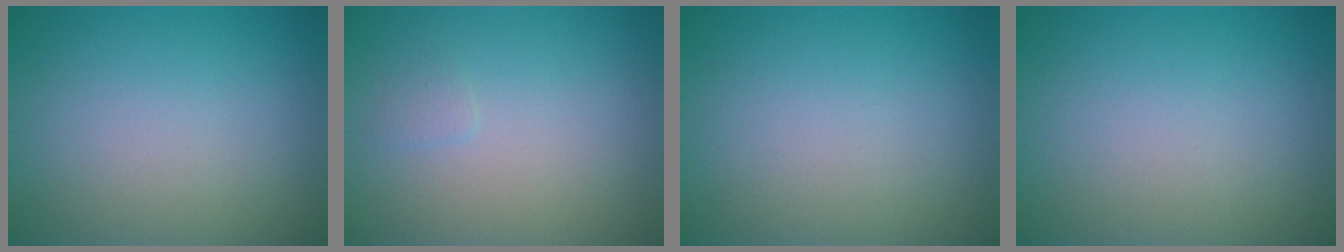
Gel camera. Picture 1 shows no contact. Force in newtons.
{"total": 0.6, "press": 0.6, "slide": 0.1}
{"total": 0.0}
{"total": 0.0}